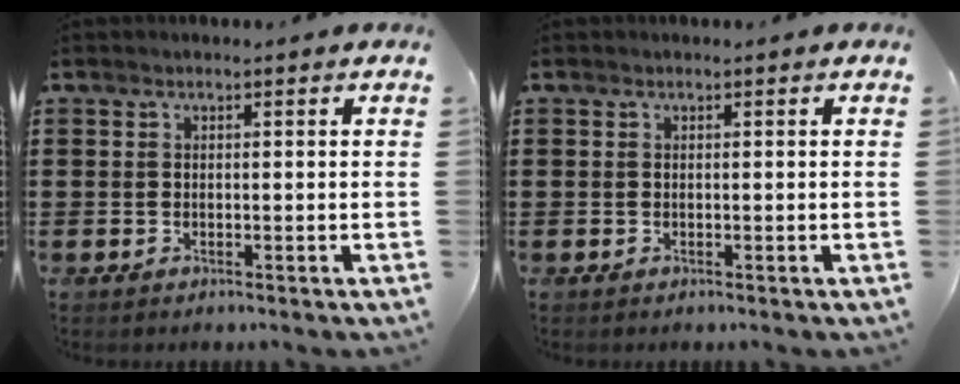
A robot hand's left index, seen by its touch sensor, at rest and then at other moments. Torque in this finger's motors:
{"motor_torque": [0.00, 0.00, 0.00, 0.00]}